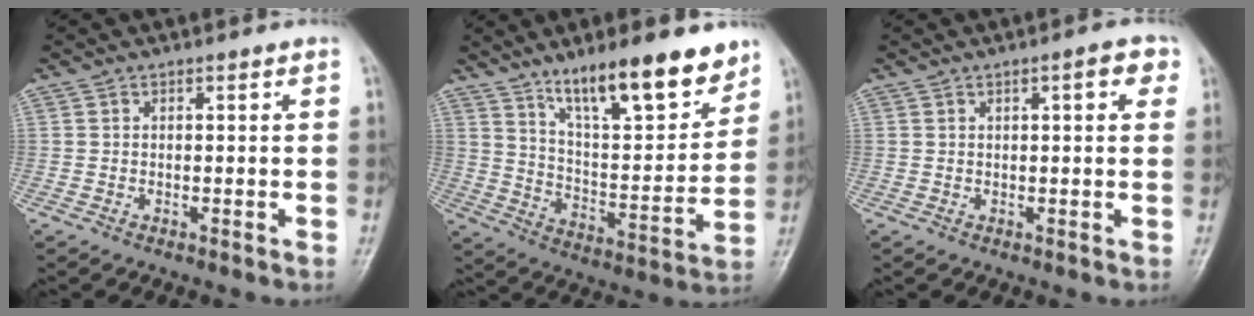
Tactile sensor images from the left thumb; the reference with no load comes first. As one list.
[{"total": 18.2, "force": [12.6, 5.0, 12.1], "torque": [-0.151, -0.073, 0.213]}, {"total": 3.8, "force": [1.5, 1.1, 3.3], "torque": [-0.038, 0.002, 0.017]}]